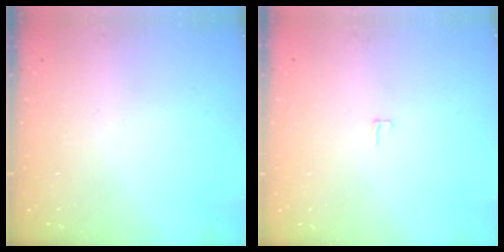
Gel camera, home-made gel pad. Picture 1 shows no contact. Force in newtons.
{"total": 2.0, "press": 2.0, "slide": 0.2}